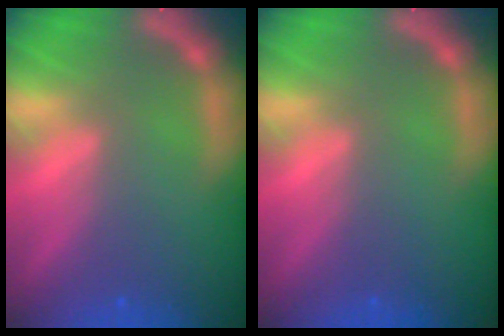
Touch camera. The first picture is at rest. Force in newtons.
{"total": 0.0}